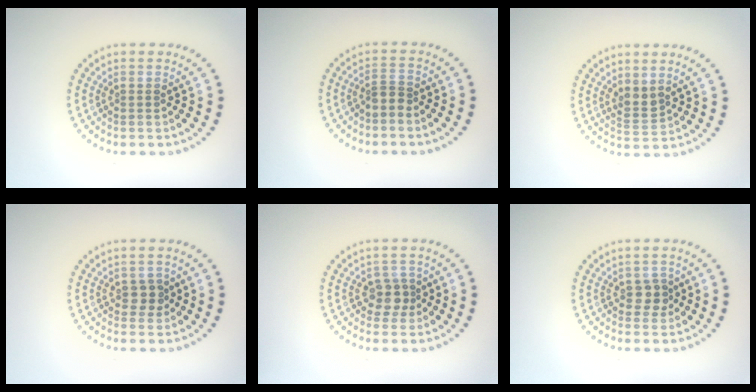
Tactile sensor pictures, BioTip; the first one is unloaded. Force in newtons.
{"total": 1.2, "press": 0.9, "slide": 0.9}
{"total": 1.8, "press": 1.6, "slide": 1.0}
{"total": 1.4, "press": 1.3, "slide": 0.4}
{"total": 2.1, "press": 1.8, "slide": 1.1}
{"total": 1.6, "press": 1.5, "slide": 0.6}